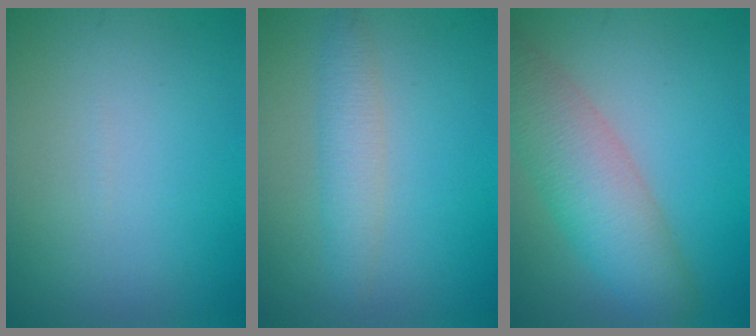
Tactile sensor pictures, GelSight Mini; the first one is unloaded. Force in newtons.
{"total": 2.5, "press": 2.5, "slide": 0.0}
{"total": 7.0, "press": 6.9, "slide": 0.5}